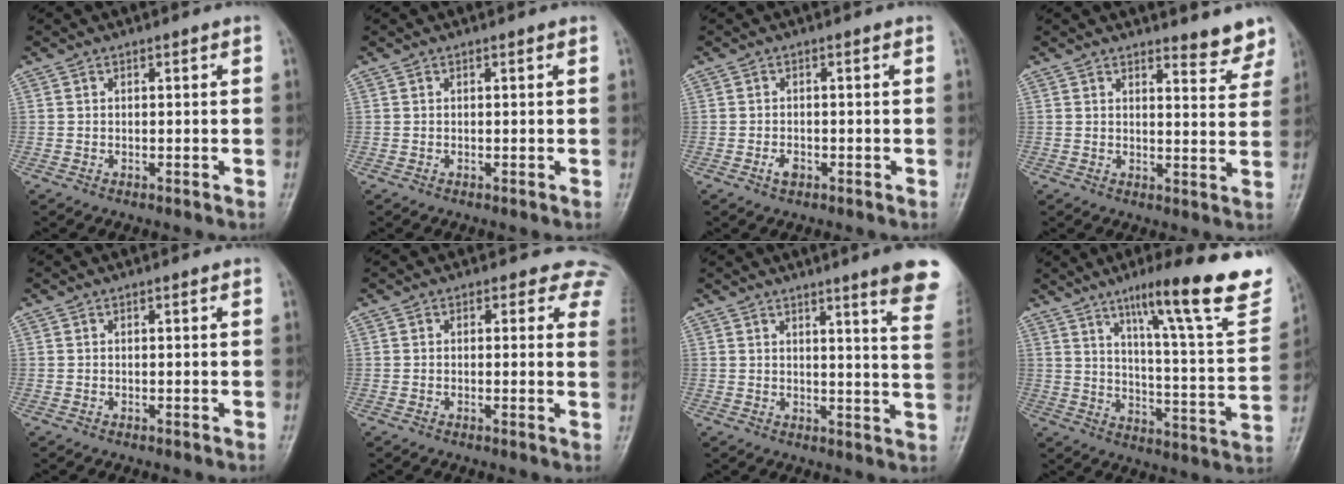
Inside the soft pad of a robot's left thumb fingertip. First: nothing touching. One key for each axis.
{"total": 0.0}
{"total": 1.8, "fx": -0.8, "fy": 1.0, "fz": 1.2, "tx": -0.020, "ty": 0.003, "tz": -0.015}
{"total": 5.8, "fx": 5.4, "fy": 1.5, "fz": 1.5, "tx": 0.003, "ty": -0.043, "tz": 0.054}
{"total": 0.0}
{"total": 6.1, "fx": 4.6, "fy": 3.7, "fz": 1.7, "tx": 0.023, "ty": -0.010, "tz": 0.018}
{"total": 12.2, "fx": 8.5, "fy": 0.6, "fz": 8.8, "tx": -0.089, "ty": -0.042, "tz": 0.086}
{"total": 24.0, "fx": 15.1, "fy": 3.8, "fz": 18.3, "tx": -0.237, "ty": -0.058, "tz": 0.220}